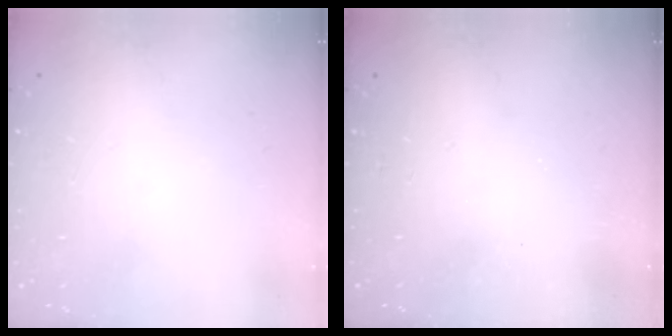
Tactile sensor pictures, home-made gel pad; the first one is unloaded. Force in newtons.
{"total": 2.4, "press": 2.3, "slide": 0.8}